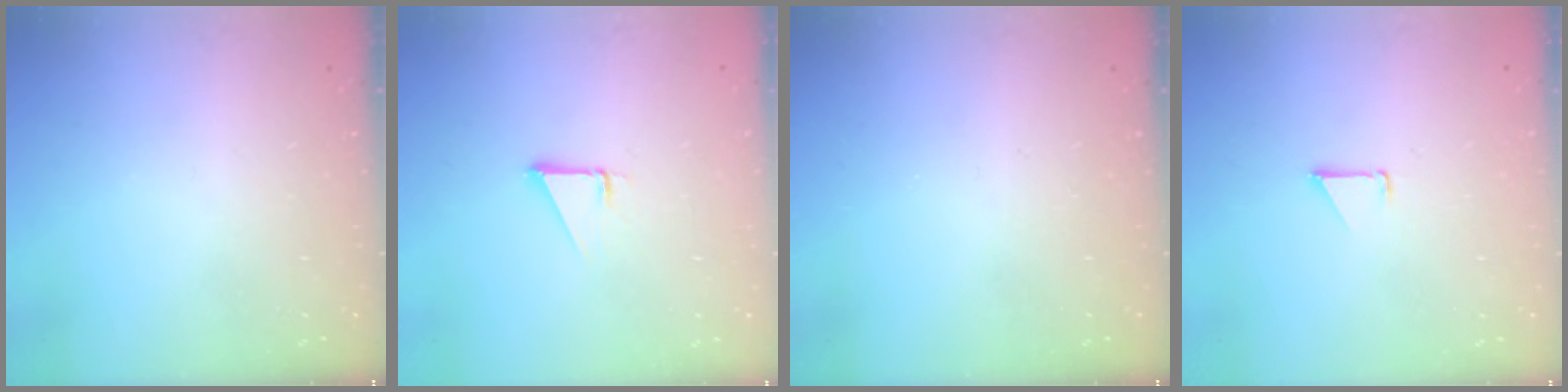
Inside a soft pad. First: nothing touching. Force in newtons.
{"total": 1.9, "press": 1.9, "slide": 0.0}
{"total": 0.0}
{"total": 0.7, "press": 0.7, "slide": 0.1}